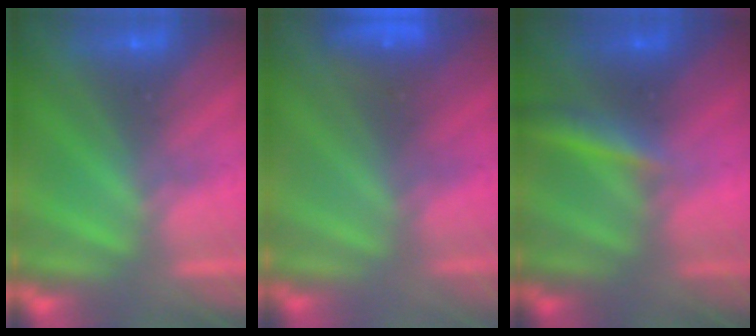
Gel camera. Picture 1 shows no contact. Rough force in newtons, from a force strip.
{"total": 3.0}
{"total": 2.7}